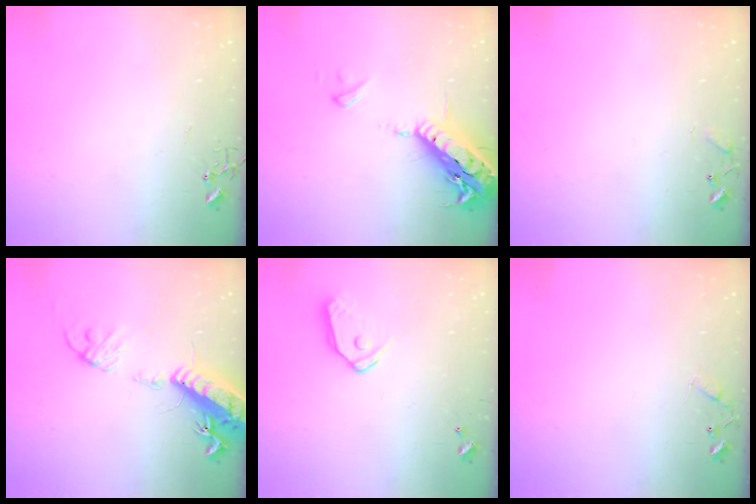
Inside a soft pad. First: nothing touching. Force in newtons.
{"total": 19.4, "press": 19.0, "slide": 4.2}
{"total": 5.8, "press": 5.8, "slide": 0.5}
{"total": 17.2, "press": 16.7, "slide": 3.9}
{"total": 9.8, "press": 9.8, "slide": 0.9}
{"total": 6.5, "press": 6.5, "slide": 0.6}